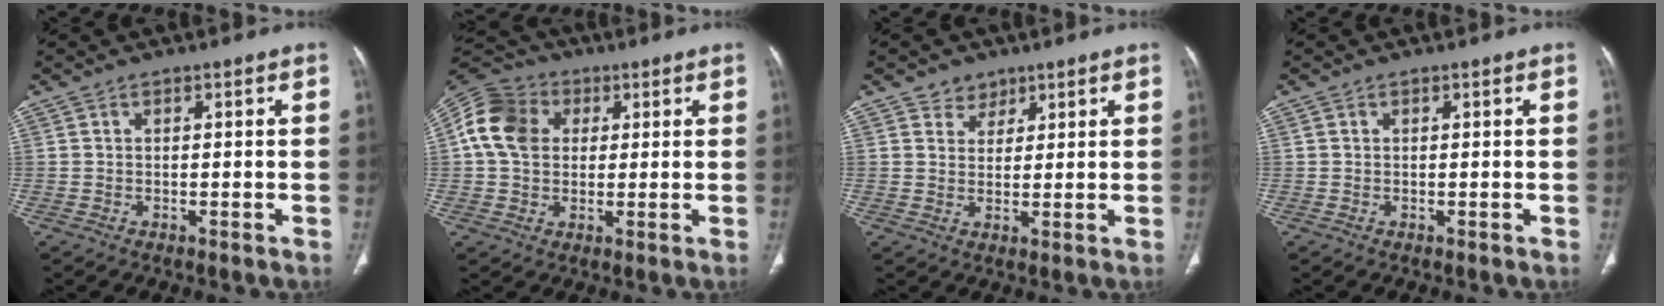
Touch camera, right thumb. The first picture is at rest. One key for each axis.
{"total": 11.6, "fx": 2.2, "fy": 9.3, "fz": 6.5, "tx": -0.119, "ty": 0.017, "tz": 0.031}
{"total": 3.4, "fx": 2.3, "fy": 2.5, "fz": 0.2, "tx": 0.019, "ty": -0.013, "tz": 0.032}
{"total": 0.0}